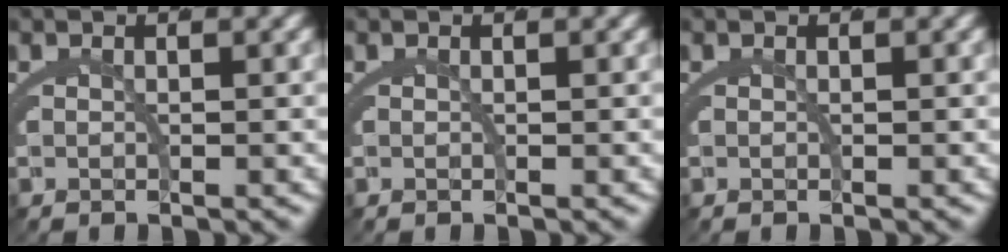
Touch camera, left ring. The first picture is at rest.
{"total": 0.0}
{"total": 0.0}